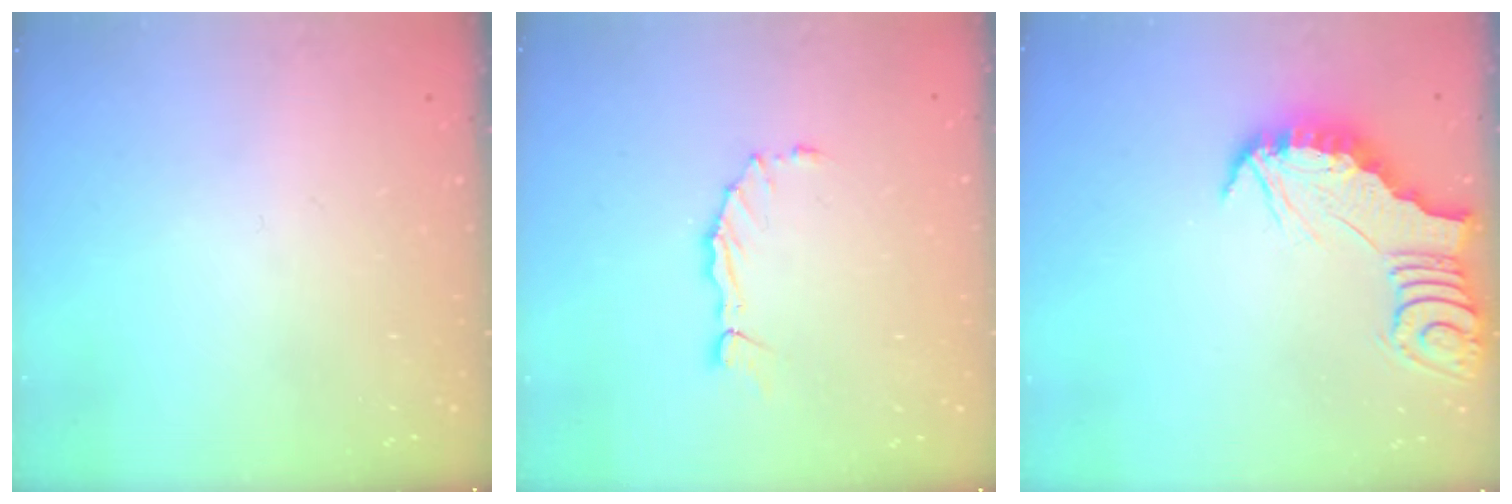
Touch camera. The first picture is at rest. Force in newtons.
{"total": 1.7, "press": 1.6, "slide": 0.1}
{"total": 2.8, "press": 2.8, "slide": 0.3}